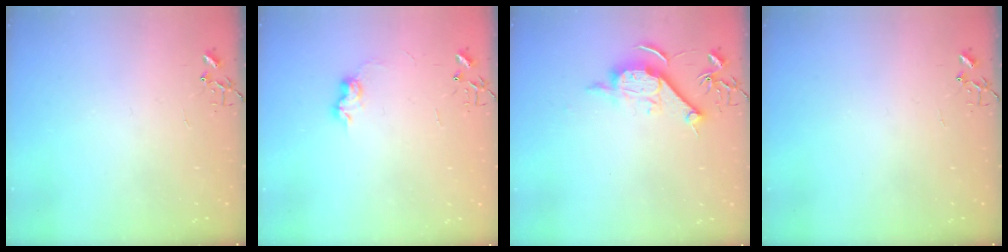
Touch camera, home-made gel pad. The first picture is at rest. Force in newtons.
{"total": 7.4, "press": 7.4, "slide": 0.4}
{"total": 11.3, "press": 11.3, "slide": 0.5}
{"total": 0.0}